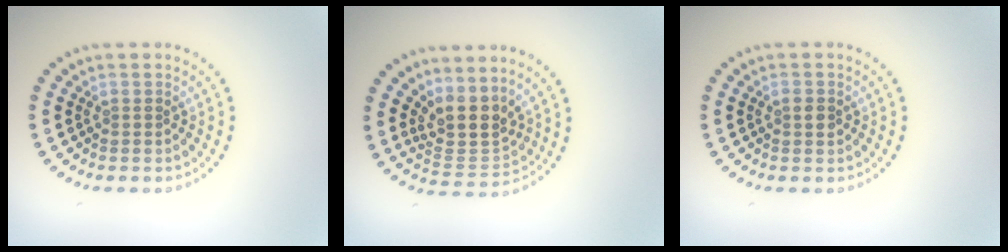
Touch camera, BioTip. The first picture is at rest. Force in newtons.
{"total": 3.8, "press": 2.9, "slide": 2.4}
{"total": 0.9, "press": 0.9, "slide": 0.0}